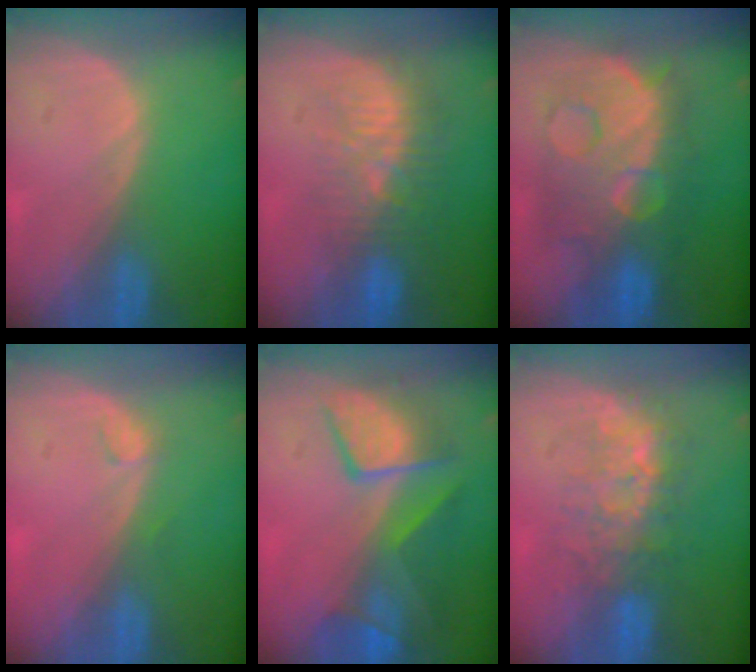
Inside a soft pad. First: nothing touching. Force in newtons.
{"total": 9.3, "press": 8.5, "slide": 3.6}
{"total": 12.4, "press": 12.3, "slide": 1.2}
{"total": 1.3, "press": 1.1, "slide": 0.5}
{"total": 9.4, "press": 8.6, "slide": 3.8}
{"total": 7.7, "press": 7.3, "slide": 2.3}